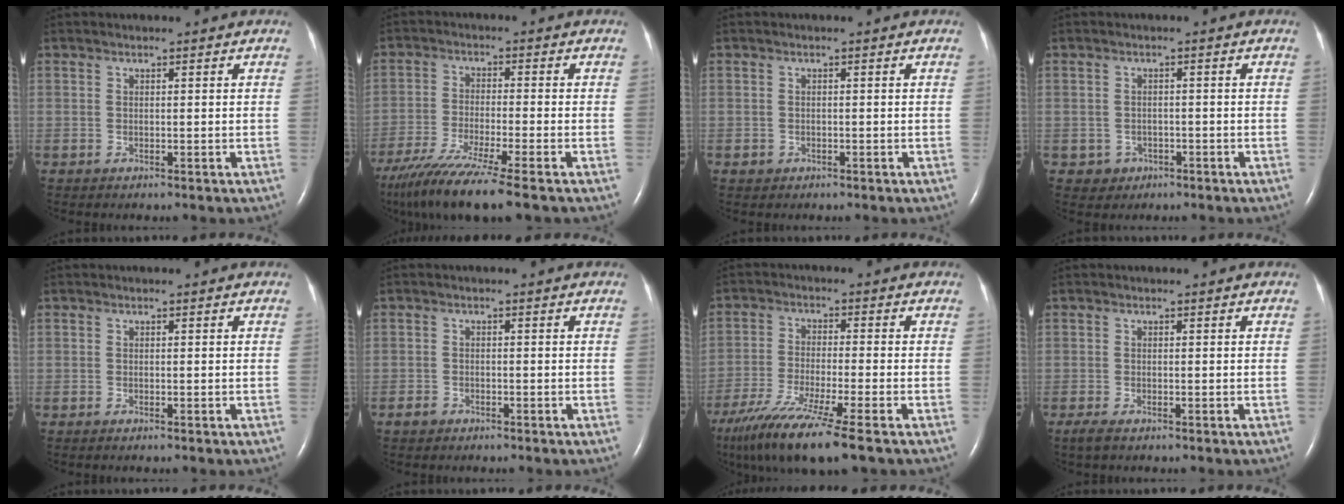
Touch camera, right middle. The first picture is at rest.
{"total": 12.6, "force": [-9.4, -0.5, 8.4], "torque": [-0.155, -0.043, -0.161]}
{"total": 0.8, "force": [-0.4, 0.7, 0.1], "torque": [-0.003, 0.003, -0.006]}
{"total": 2.4, "force": [-1.0, 2.1, 0.0], "torque": [0.002, 0.011, -0.011]}
{"total": 0.0}
{"total": 1.3, "force": [-1.0, 0.8, 0.2], "torque": [-0.008, 0.002, -0.019]}
{"total": 14.0, "force": [-9.8, -0.2, 10.0], "torque": [-0.195, -0.048, -0.171]}
{"total": 1.4, "force": [-1.0, 0.2, 1.0], "torque": [-0.032, -0.007, -0.020]}